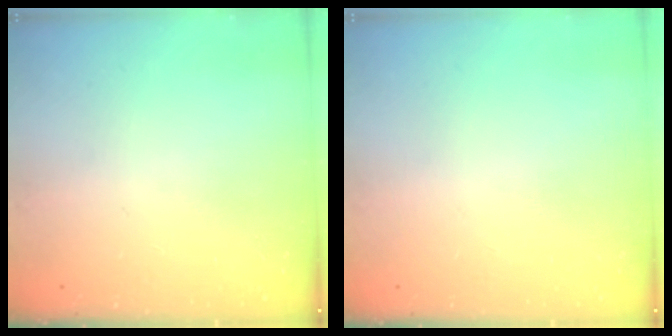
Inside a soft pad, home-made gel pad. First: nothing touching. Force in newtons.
{"total": 0.0}